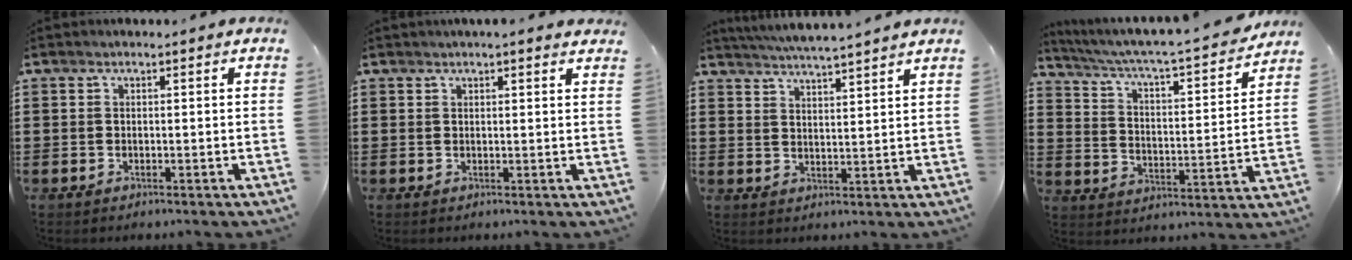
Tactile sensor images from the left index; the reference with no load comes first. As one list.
[{"total": 1.6, "force": [1.4, 0.0, 0.8], "torque": [-0.017, 0.001, 0.025]}, {"total": 4.2, "force": [4.1, -0.7, 0.8], "torque": [-0.030, -0.021, 0.072]}, {"total": 3.9, "force": [3.4, 0.1, 1.9], "torque": [-0.059, -0.035, 0.044]}]